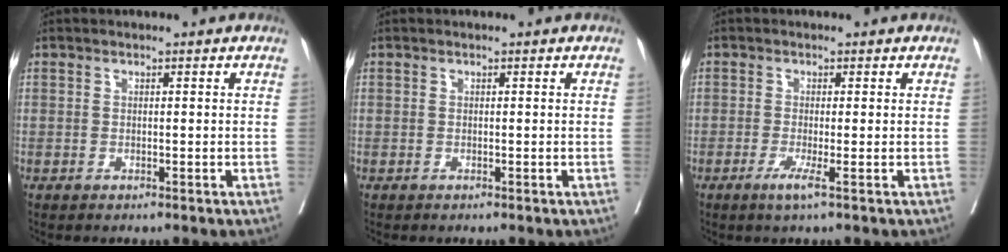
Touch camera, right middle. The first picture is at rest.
{"total": 0.0}
{"total": 2.3, "force": [-0.7, -1.2, 1.8], "torque": [-0.031, -0.007, -0.016]}